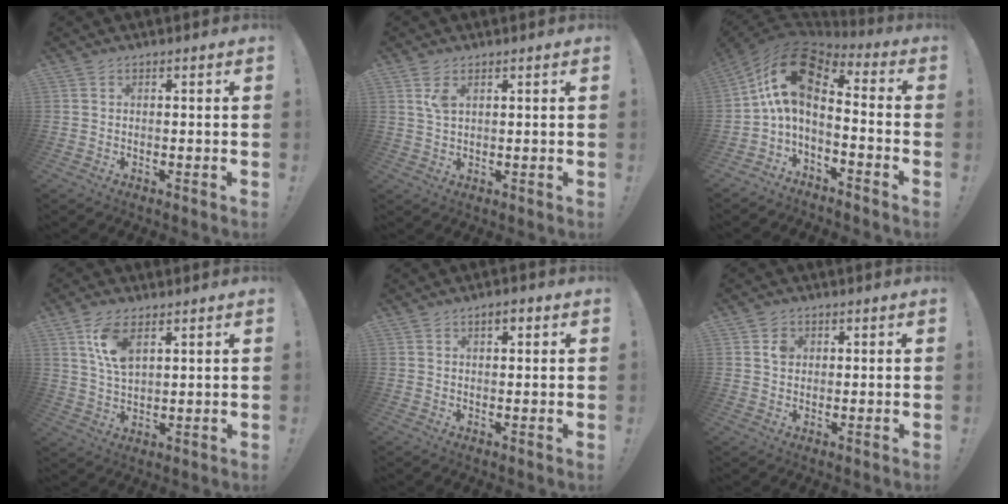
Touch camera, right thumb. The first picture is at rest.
{"total": 3.7, "force": [1.7, 1.7, 2.8], "torque": [-0.046, -0.003, 0.029]}
{"total": 12.1, "force": [2.9, 6.5, 9.8], "torque": [-0.184, -0.019, 0.049]}
{"total": 8.9, "force": [4.4, 4.4, 6.4], "torque": [-0.118, -0.011, 0.080]}
{"total": 2.5, "force": [1.3, 1.0, 1.9], "torque": [-0.032, 0.000, 0.020]}
{"total": 2.9, "force": [1.0, 2.5, 1.2], "torque": [-0.008, -0.002, 0.013]}